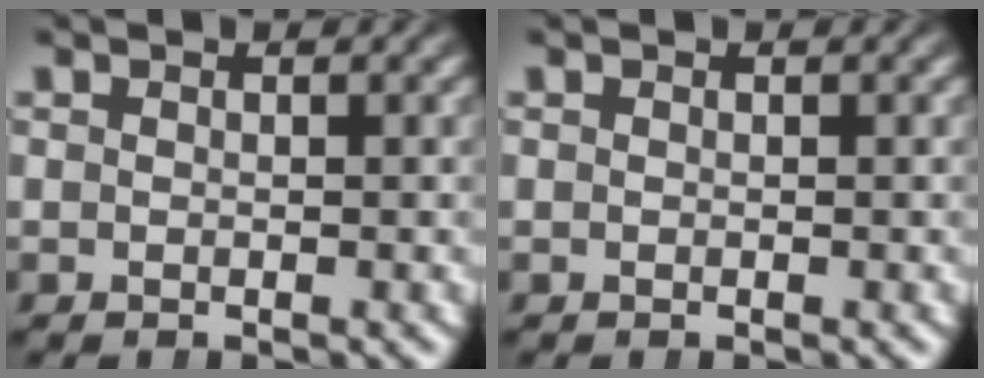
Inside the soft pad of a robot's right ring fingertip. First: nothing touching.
{"total": 0.0}